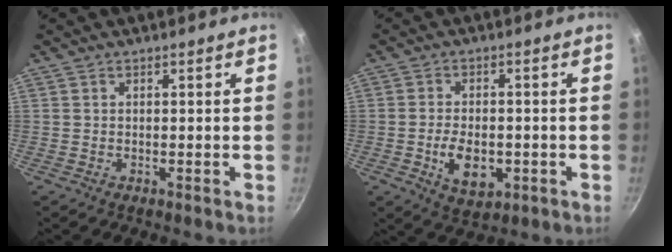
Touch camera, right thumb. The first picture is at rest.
{"total": 8.4, "force": [-2.1, 5.1, 6.3], "torque": [-0.094, 0.003, -0.029]}